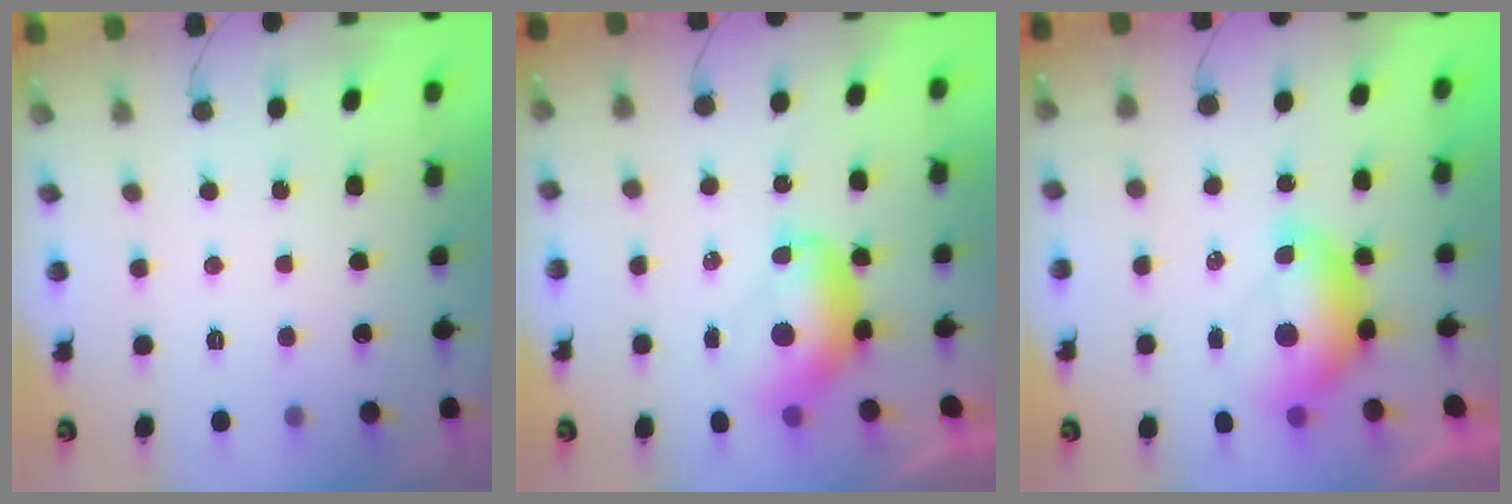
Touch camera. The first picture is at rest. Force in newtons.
{"total": 8.5, "press": 8.4, "slide": 0.9}
{"total": 9.2, "press": 9.1, "slide": 0.9}